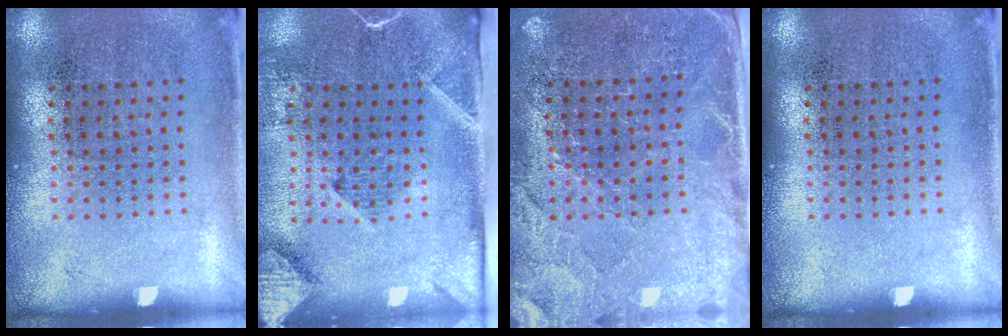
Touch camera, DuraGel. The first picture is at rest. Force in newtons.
{"total": 2.9, "press": 2.1, "slide": 2.0}
{"total": 2.8, "press": 2.6, "slide": 1.1}
{"total": 0.0}